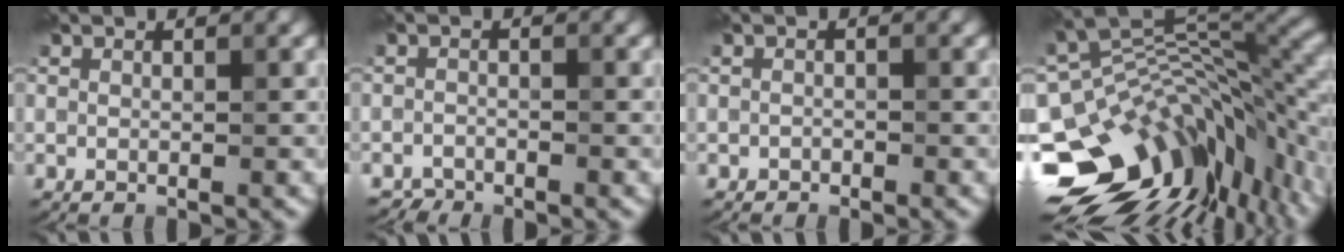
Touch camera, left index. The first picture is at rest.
{"total": 1.4, "force": [-1.4, 0.3, -0.1], "torque": [0.004, 0.002, -0.029]}
{"total": 0.7, "force": [-0.6, 0.4, 0.0], "torque": [0.001, -0.001, -0.010]}
{"total": 14.6, "force": [-6.6, 8.5, 9.8], "torque": [-0.177, -0.014, -0.100]}